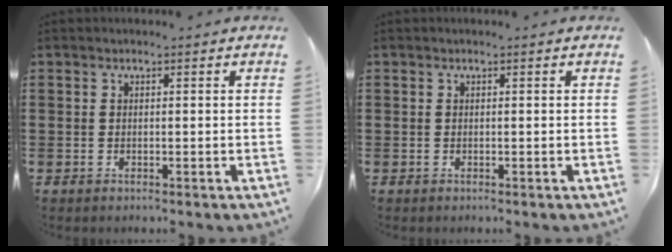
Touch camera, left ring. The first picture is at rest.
{"total": 0.0}